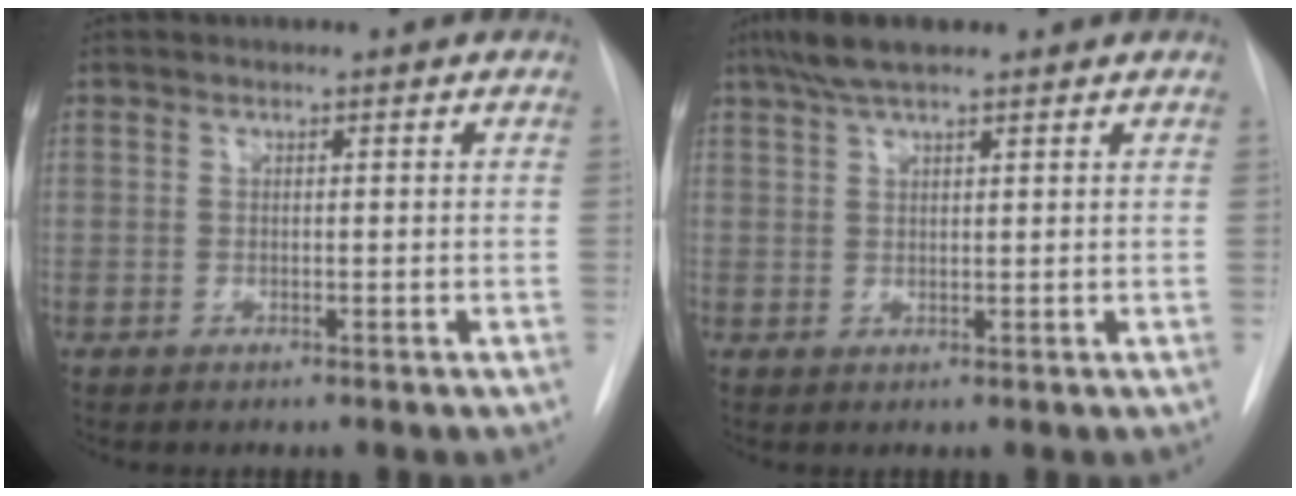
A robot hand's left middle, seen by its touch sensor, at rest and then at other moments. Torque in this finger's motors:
{"motor_torque": [0.60, -0.49, 0.11, 0.07]}